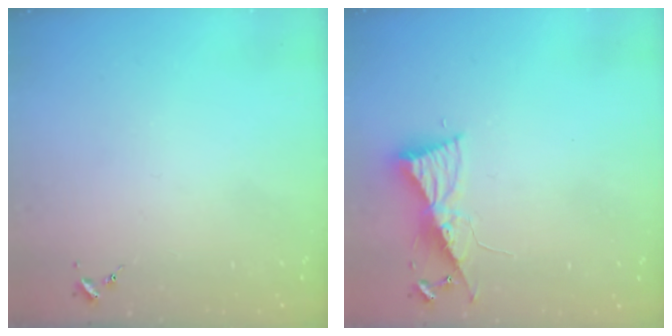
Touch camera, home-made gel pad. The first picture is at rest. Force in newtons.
{"total": 9.0, "press": 8.9, "slide": 0.9}